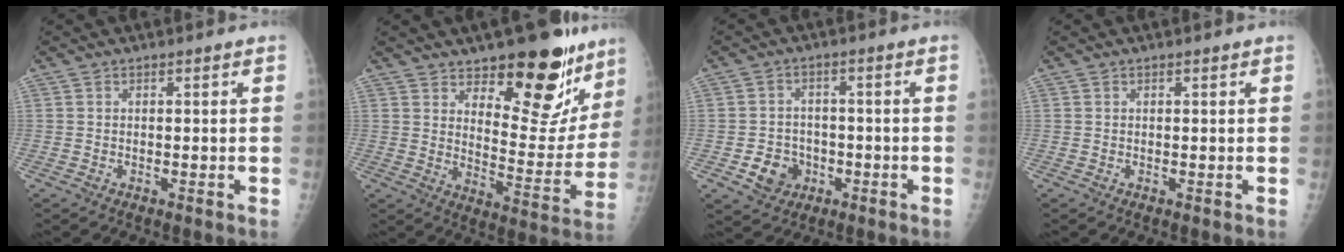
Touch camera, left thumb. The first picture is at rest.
{"total": 19.4, "force": [13.3, 8.1, 11.5], "torque": [-0.090, -0.102, 0.191]}
{"total": 6.2, "force": [-2.2, 5.3, 2.3], "torque": [-0.015, 0.013, -0.032]}
{"total": 0.0}